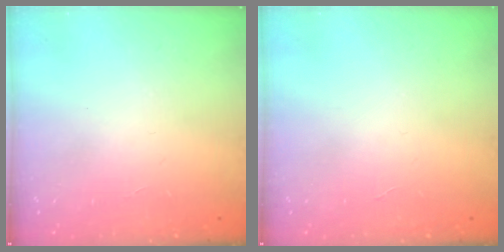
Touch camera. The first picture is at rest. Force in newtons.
{"total": 0.0}